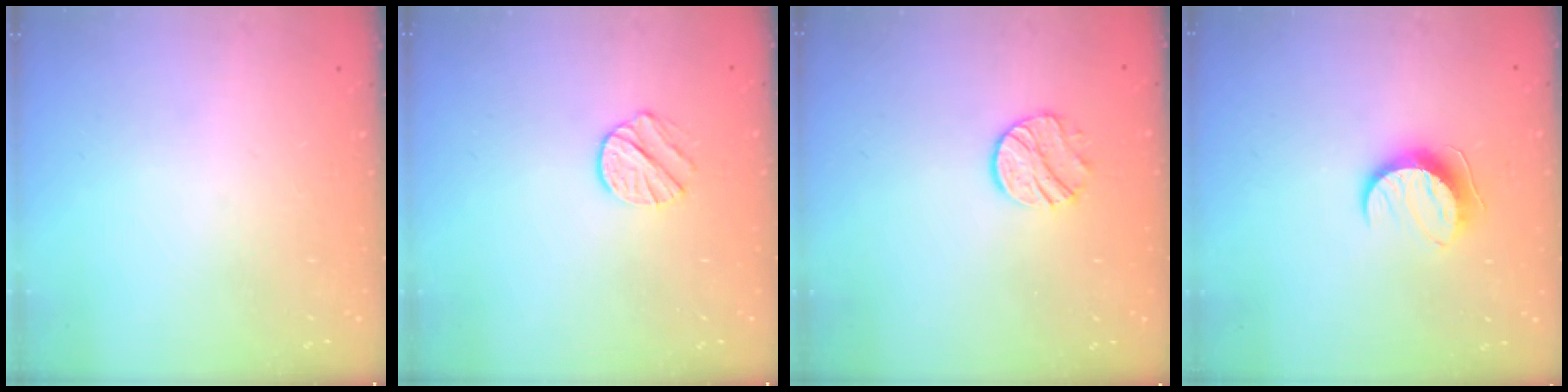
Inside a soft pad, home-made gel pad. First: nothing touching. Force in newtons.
{"total": 7.7, "press": 7.7, "slide": 0.3}
{"total": 8.6, "press": 8.5, "slide": 0.1}
{"total": 10.0, "press": 10.0, "slide": 0.3}